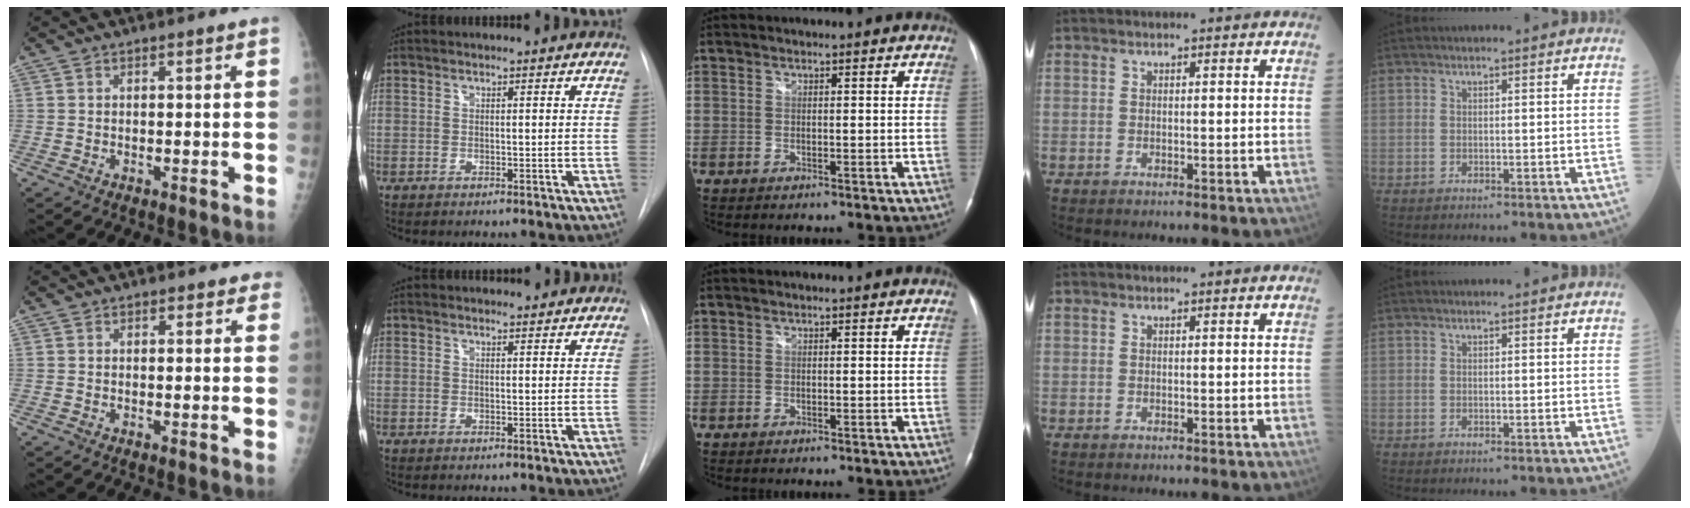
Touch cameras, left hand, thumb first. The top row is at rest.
{"thumb": {"total": 1.6, "force": [1.0, 1.2, 0.5], "torque": [0.018, -0.002, 0.004]}, "index": {"total": 3.2, "force": [3.0, 0.9, 0.6], "torque": [-0.008, 0.014, 0.034]}}